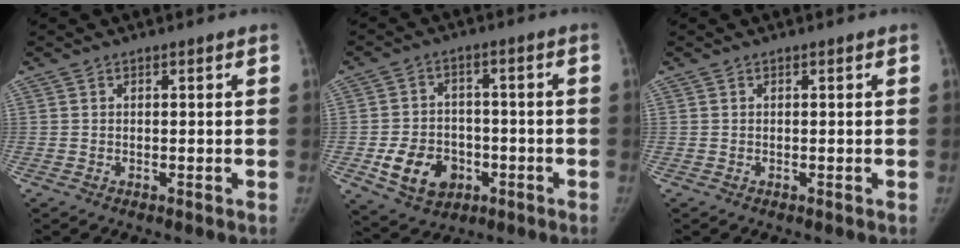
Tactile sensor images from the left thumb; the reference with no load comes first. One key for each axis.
{"total": 10.6, "fx": -3.6, "fy": 8.2, "fz": 5.6, "tx": -0.069, "ty": 0.016, "tz": -0.050}
{"total": 0.0}